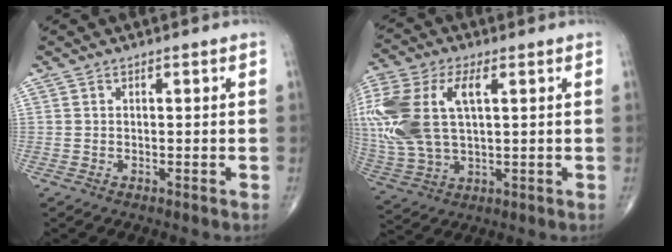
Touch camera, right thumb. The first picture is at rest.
{"total": 19.6, "force": [4.0, 10.4, 16.1], "torque": [-0.389, 0.008, 0.076]}